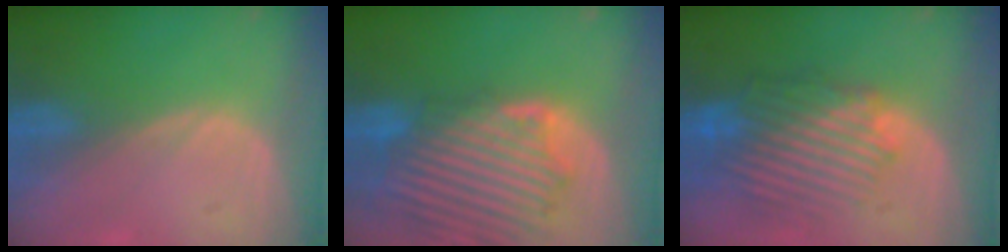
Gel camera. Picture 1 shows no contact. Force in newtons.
{"total": 13.3, "press": 11.6, "slide": 6.4}
{"total": 10.2, "press": 9.1, "slide": 4.5}